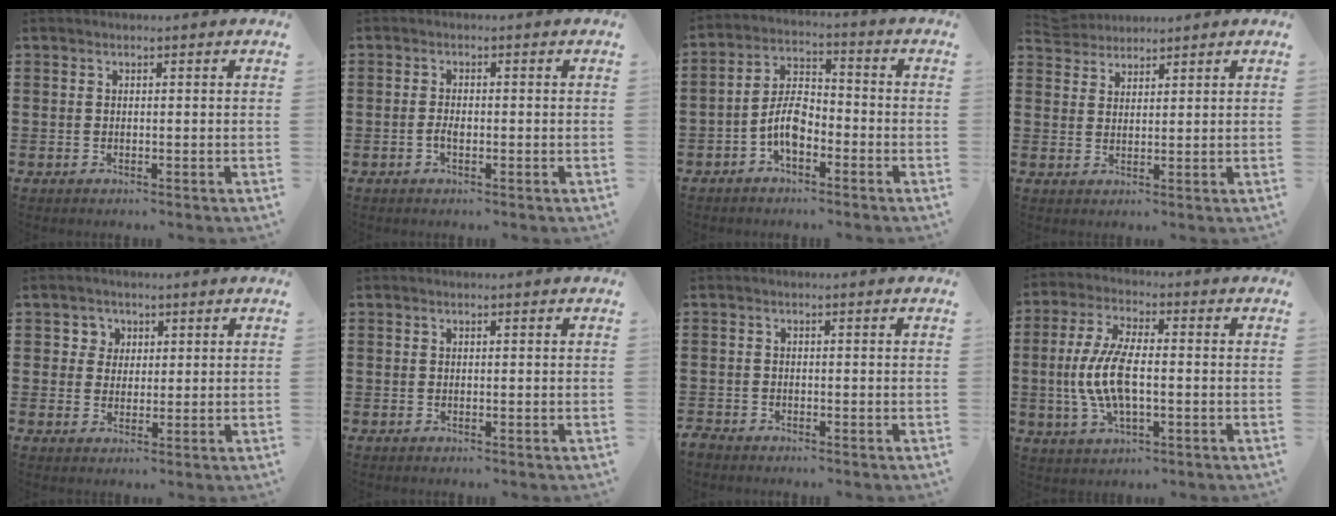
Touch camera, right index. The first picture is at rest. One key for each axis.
{"total": 1.5, "fx": -0.6, "fy": 0.6, "fz": 1.2, "tx": -0.024, "ty": 0.001, "tz": -0.012}
{"total": 6.2, "fx": -2.7, "fy": 3.1, "fz": 4.7, "tx": -0.109, "ty": 0.005, "tz": -0.057}
{"total": 3.3, "fx": 3.2, "fy": 0.7, "fz": -0.3, "tx": -0.005, "ty": 0.000, "tz": 0.063}
{"total": 2.8, "fx": 1.1, "fy": 2.6, "fz": 0.2, "tx": -0.020, "ty": 0.012, "tz": 0.018}
{"total": 0.0}
{"total": 1.4, "fx": -1.4, "fy": 0.4, "fz": -0.1, "tx": -0.002, "ty": 0.002, "tz": -0.031}
{"total": 9.3, "fx": -1.0, "fy": 3.7, "fz": 8.5, "tx": -0.198, "ty": -0.010, "tz": -0.025}